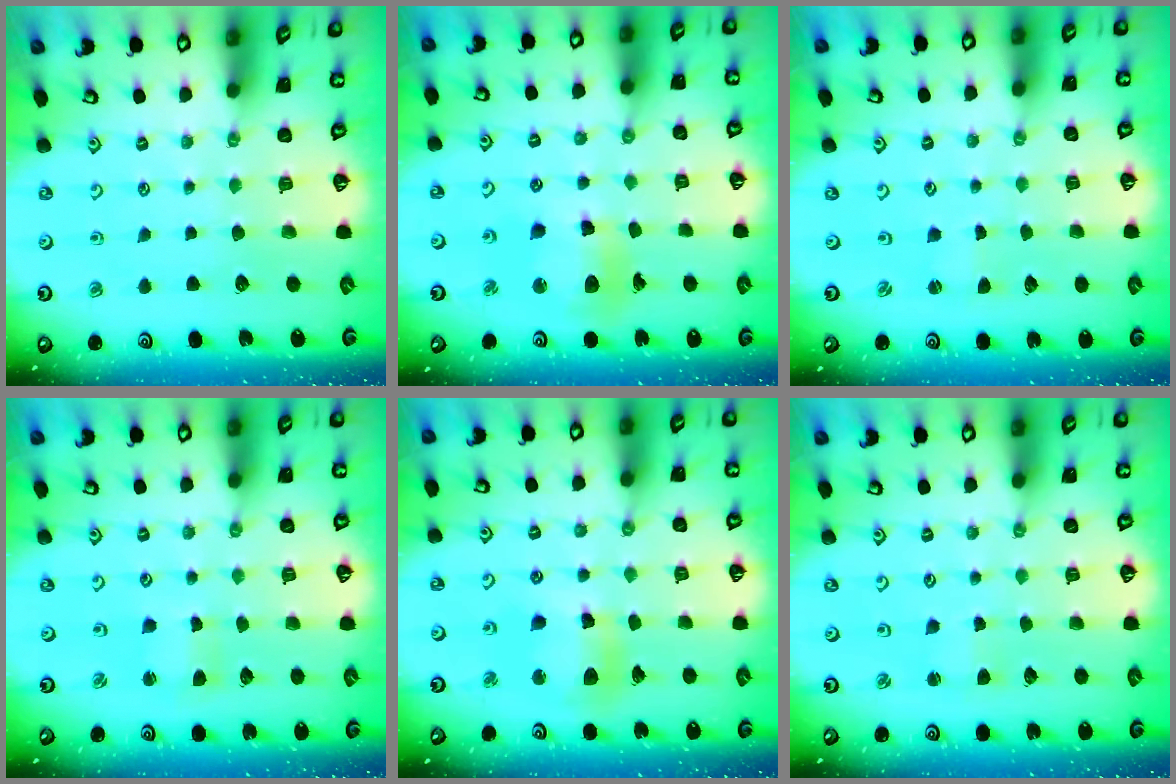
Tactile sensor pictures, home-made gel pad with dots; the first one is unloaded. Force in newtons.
{"total": 11.2, "press": 11.2, "slide": 1.3}
{"total": 0.0}
{"total": 2.3, "press": 2.3, "slide": 0.4}
{"total": 11.8, "press": 11.7, "slide": 1.9}
{"total": 1.9, "press": 1.9, "slide": 0.2}